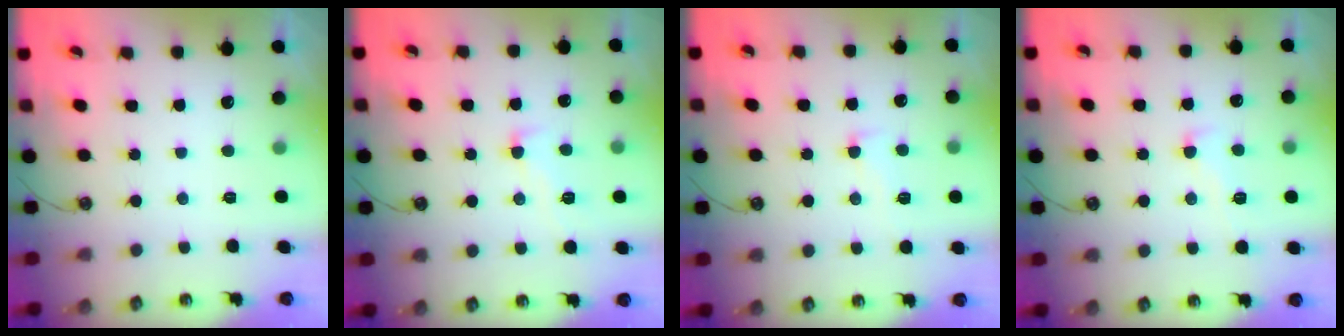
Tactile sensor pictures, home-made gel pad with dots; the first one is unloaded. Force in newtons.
{"total": 1.8, "press": 1.6, "slide": 0.8}
{"total": 2.2, "press": 1.7, "slide": 1.4}
{"total": 0.8, "press": 0.2, "slide": 0.8}